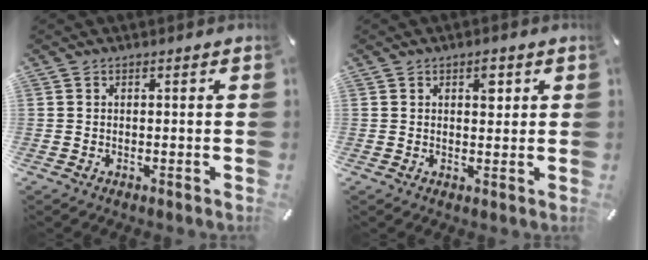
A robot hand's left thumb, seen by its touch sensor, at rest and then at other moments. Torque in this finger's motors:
{"motor_torque": [0.31, 0.51, 0.19, -0.54, 0.11]}